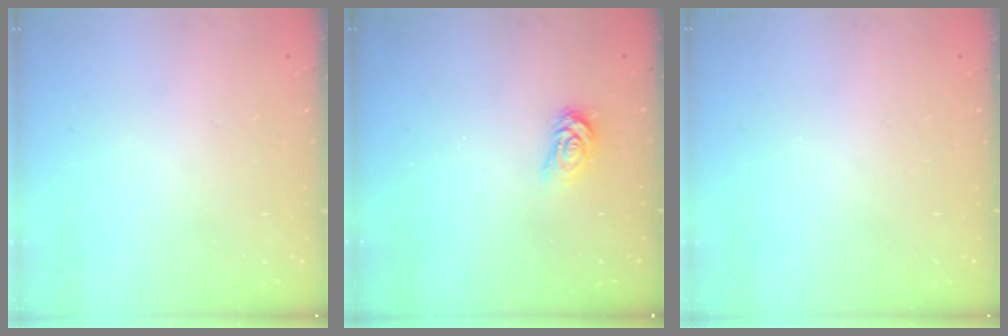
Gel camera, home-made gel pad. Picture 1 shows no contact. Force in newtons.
{"total": 3.9, "press": 3.8, "slide": 0.5}
{"total": 0.0}